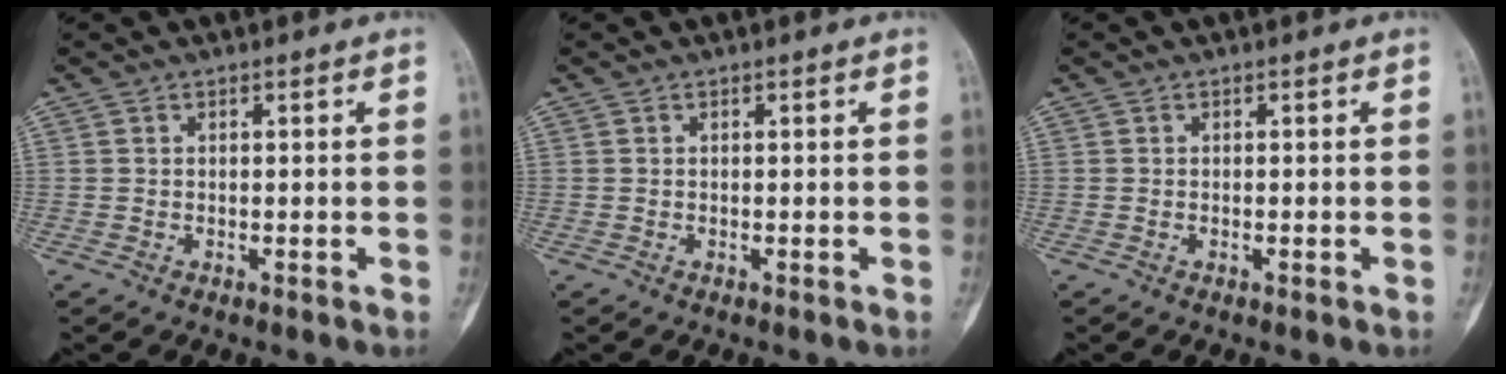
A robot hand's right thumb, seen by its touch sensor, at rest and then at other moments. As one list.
[{"total": 0.0}, {"total": 0.0}]